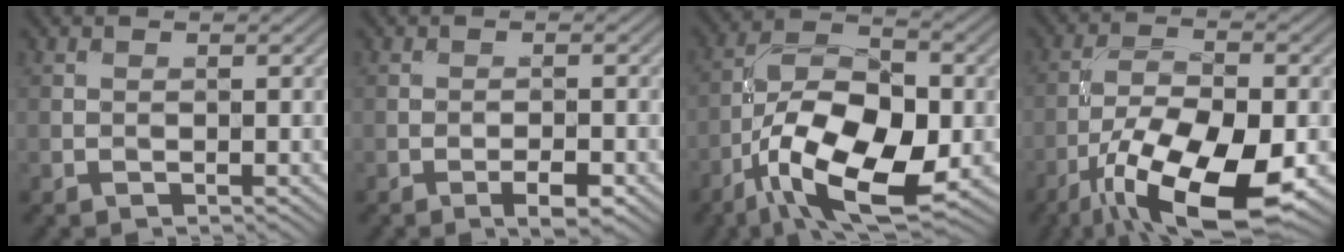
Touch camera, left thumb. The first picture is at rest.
{"total": 2.6, "force": [-1.4, 0.7, 2.1], "torque": [-0.037, 0.002, -0.025]}
{"total": 14.7, "force": [-5.9, 6.9, 11.6], "torque": [-0.212, -0.010, -0.119]}
{"total": 15.0, "force": [-7.7, 5.5, 11.7], "torque": [-0.218, -0.018, -0.137]}